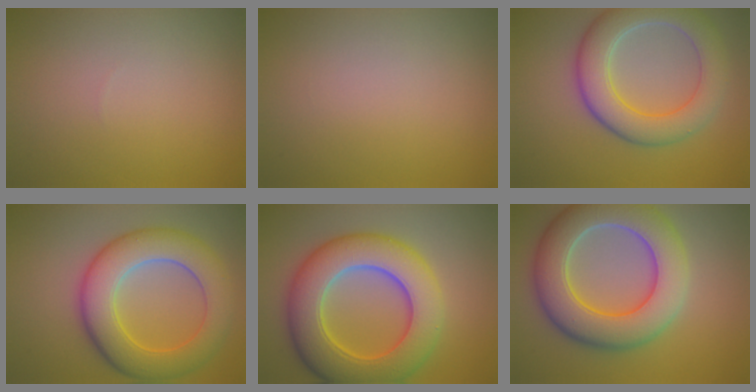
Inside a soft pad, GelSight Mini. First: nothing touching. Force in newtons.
{"total": 0.0}
{"total": 7.2, "press": 7.1, "slide": 0.6}
{"total": 8.5, "press": 8.5, "slide": 0.3}
{"total": 10.6, "press": 10.6, "slide": 0.2}
{"total": 9.8, "press": 9.8, "slide": 0.5}